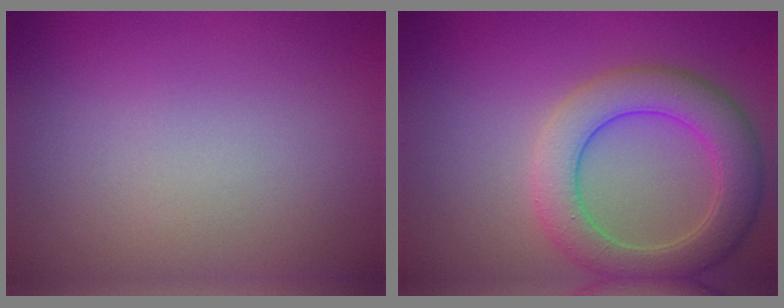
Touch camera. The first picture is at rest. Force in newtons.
{"total": 6.0, "press": 6.0, "slide": 0.1}